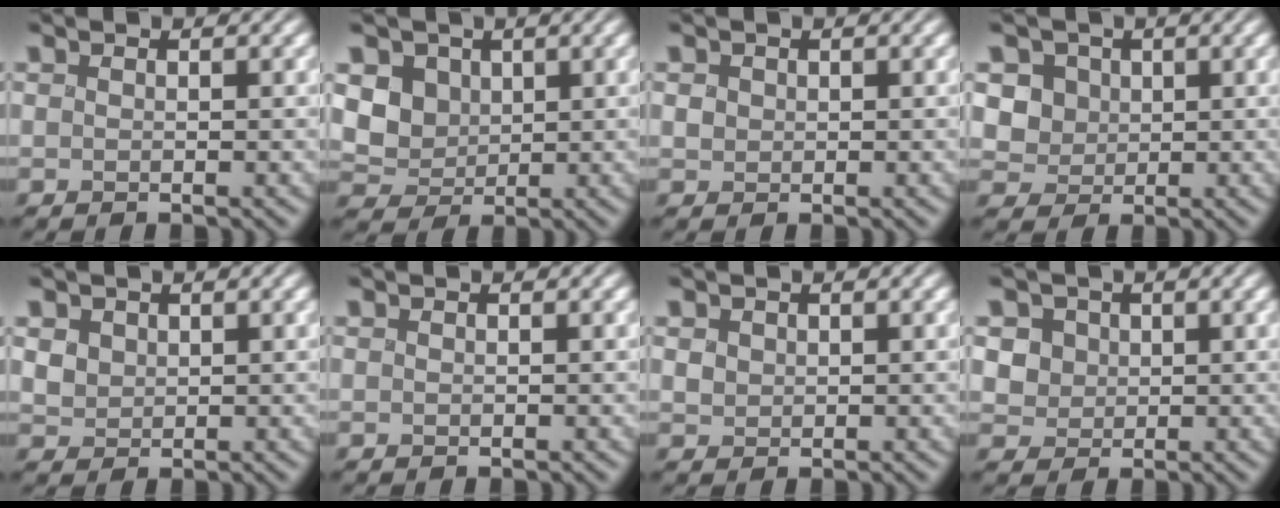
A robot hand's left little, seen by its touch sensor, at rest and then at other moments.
{"total": 4.3, "force": [0.7, 3.7, 2.1], "torque": [-0.050, -0.001, 0.002]}
{"total": 0.8, "force": [0.0, 0.8, 0.2], "torque": [-0.003, -0.001, 0.002]}
{"total": 4.8, "force": [0.9, 4.3, 2.0], "torque": [-0.047, 0.007, 0.010]}
{"total": 1.8, "force": [0.6, 1.5, 0.8], "torque": [-0.024, -0.004, 0.015]}
{"total": 0.0}
{"total": 0.9, "force": [0.2, 0.9, 0.3], "torque": [-0.007, 0.000, 0.006]}
{"total": 3.1, "force": [0.6, 2.8, 1.2], "torque": [-0.040, 0.000, 0.022]}